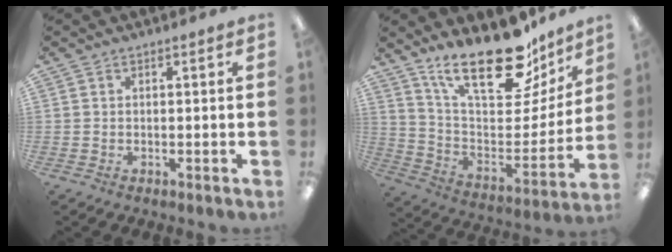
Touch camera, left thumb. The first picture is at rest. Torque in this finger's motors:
{"motor_torque": [2.45, 1.13, 1.34, -1.44, 0.15]}